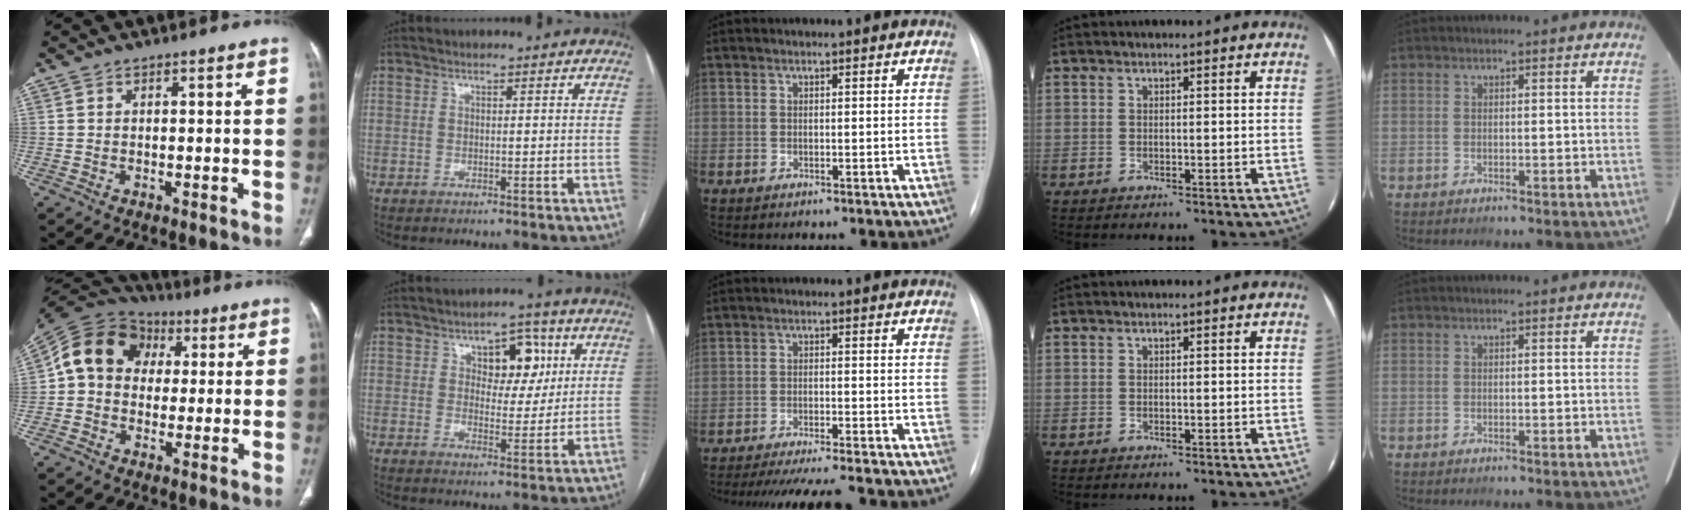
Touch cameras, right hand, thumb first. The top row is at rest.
{"thumb": {"total": 13.0, "force": [1.9, 10.9, 6.8], "torque": [-0.111, 0.030, 0.020]}, "index": {"total": 7.6, "force": [2.9, 4.2, 5.6], "torque": [-0.068, 0.016, 0.045]}, "middle": {"total": 13.9, "force": [-12.6, 0.6, 5.9], "torque": [-0.085, -0.024, -0.172]}}